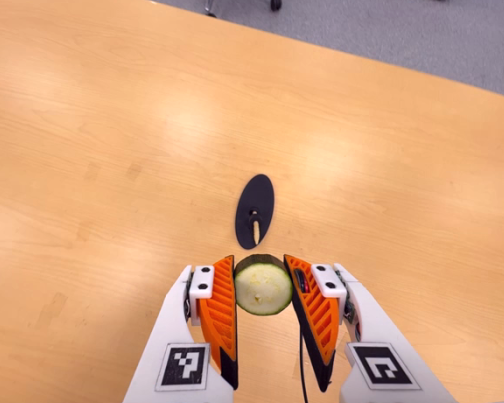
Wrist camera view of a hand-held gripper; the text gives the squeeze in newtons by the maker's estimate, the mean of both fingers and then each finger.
{"total": 9.0, "left": 8.7, "right": 9.4}